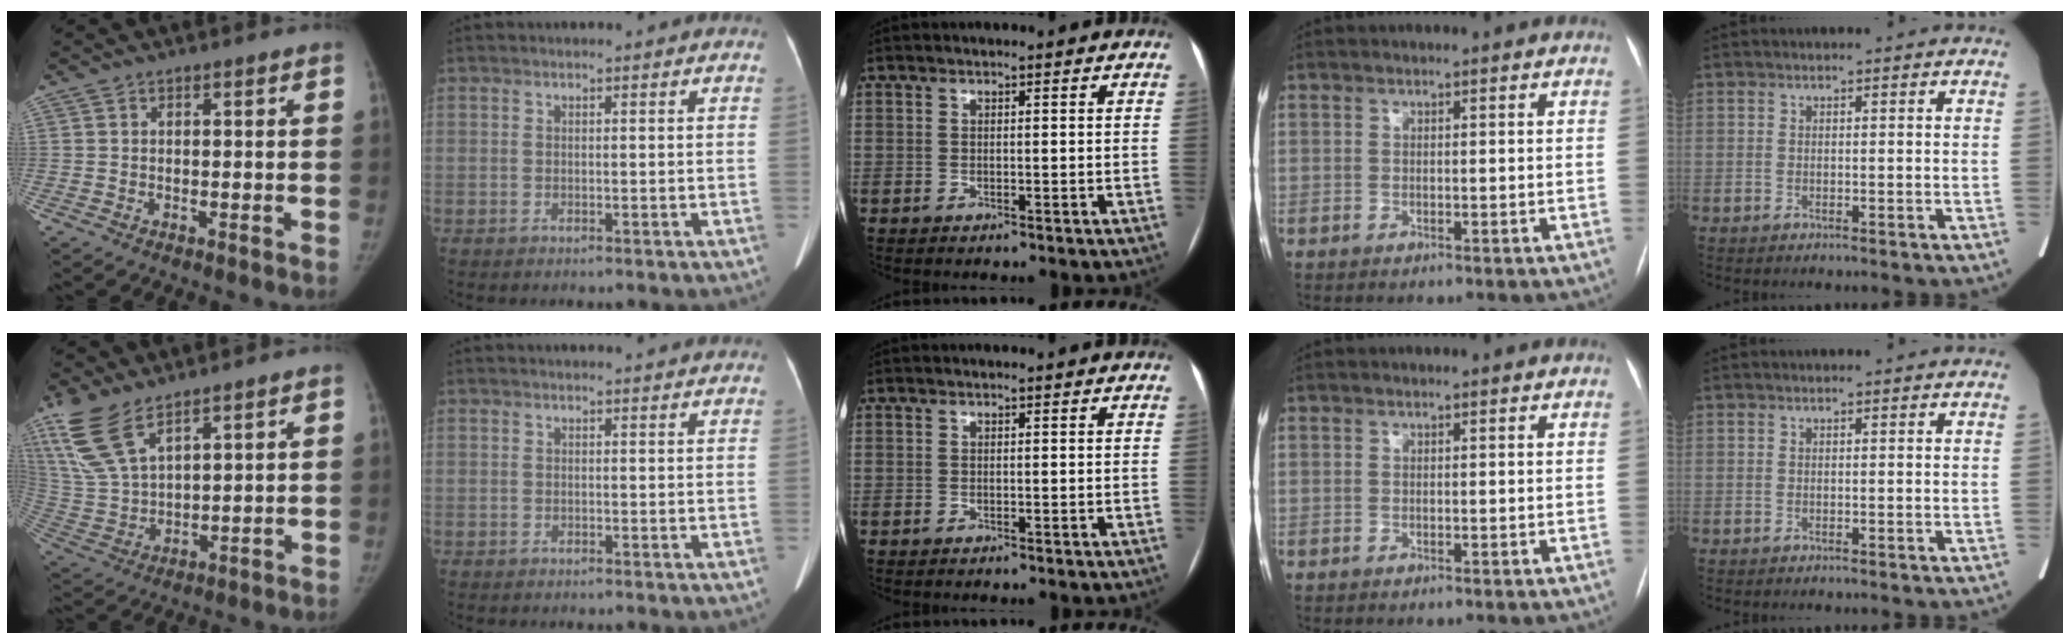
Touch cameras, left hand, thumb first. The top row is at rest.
{"thumb": {"total": 12.5, "force": [8.4, 5.0, 7.8], "torque": [-0.165, -0.027, 0.181]}, "index": {"total": 2.3, "force": [2.3, 0.4, 0.4], "torque": [-0.009, 0.021, 0.027]}}